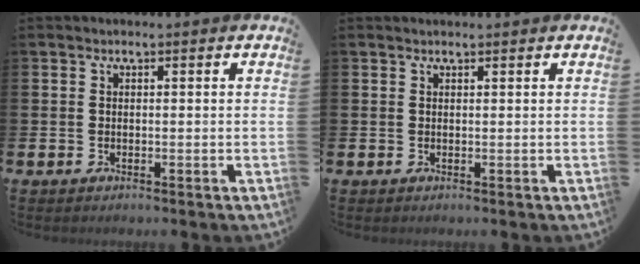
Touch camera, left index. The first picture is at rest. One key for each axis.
{"total": 0.5, "fx": 0.5, "fy": 0.1, "fz": 0.1, "tx": 0.008, "ty": -0.004, "tz": 0.008}